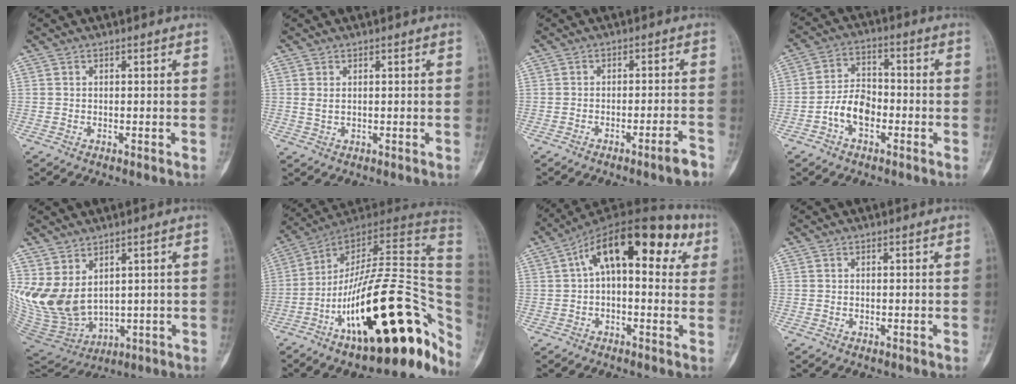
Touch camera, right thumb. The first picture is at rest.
{"total": 1.4, "force": [0.4, 0.8, 1.1], "torque": [-0.024, 0.003, 0.015]}
{"total": 3.9, "force": [-2.8, 0.1, 2.7], "torque": [-0.040, 0.019, -0.041]}
{"total": 7.3, "force": [-2.7, 4.6, 5.0], "torque": [-0.078, 0.029, -0.059]}
{"total": 12.8, "force": [3.5, 8.5, 9.0], "torque": [-0.173, -0.024, 0.101]}
{"total": 32.3, "force": [-11.2, 11.4, 28.0], "torque": [-0.331, 0.069, -0.173]}
{"total": 16.9, "force": [5.0, 8.4, 13.8], "torque": [-0.170, 0.040, 0.064]}
{"total": 0.0}